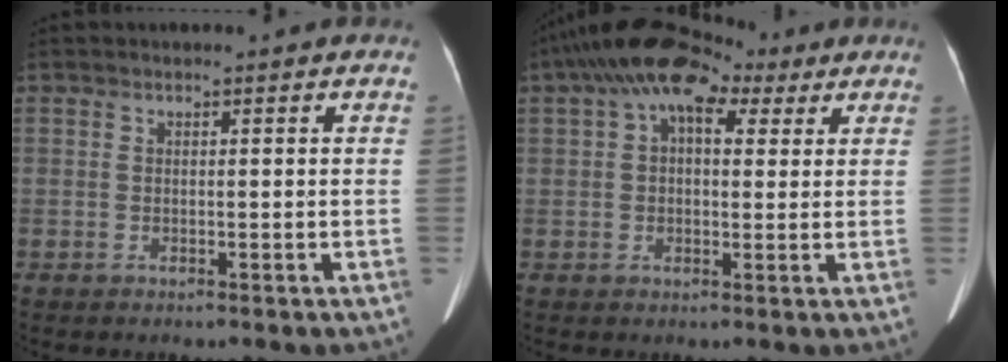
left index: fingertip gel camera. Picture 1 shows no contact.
{"total": 10.1, "force": [5.1, 5.0, 7.1], "torque": [-0.121, 0.053, 0.081]}